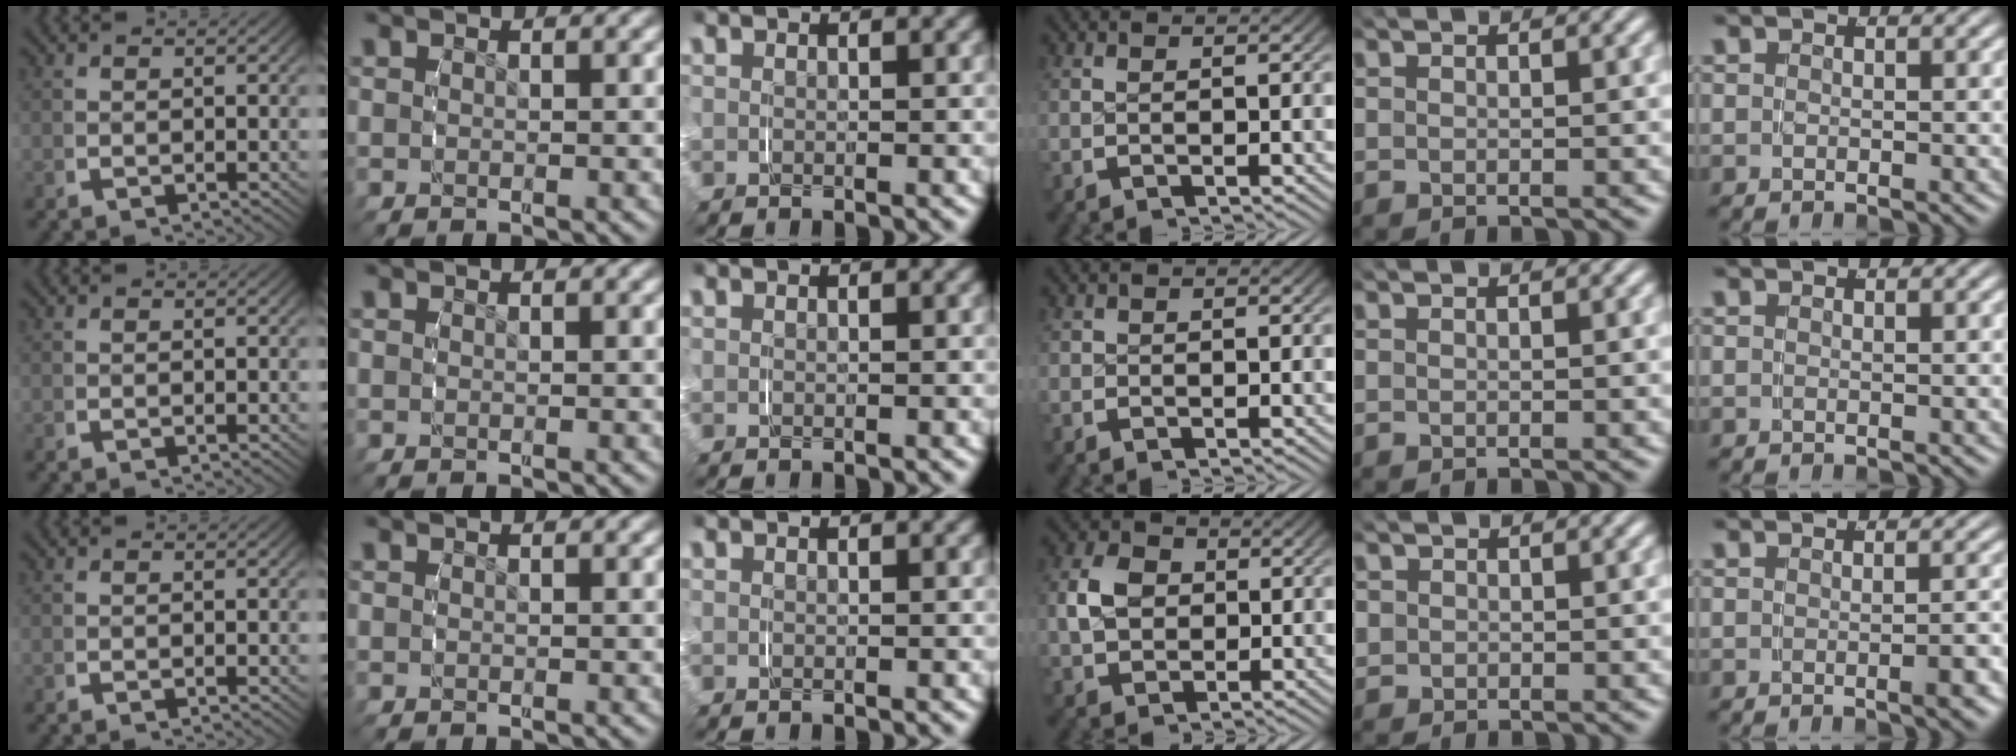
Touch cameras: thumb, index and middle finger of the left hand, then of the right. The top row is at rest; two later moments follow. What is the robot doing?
{"motion": "grasp_and_lifting", "object": "ribbon"}